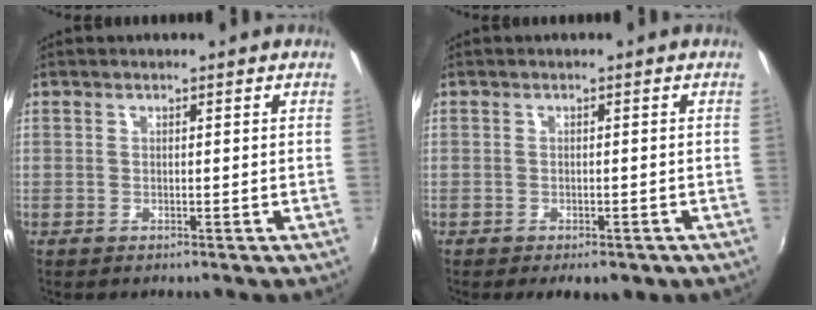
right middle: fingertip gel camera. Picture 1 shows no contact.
{"total": 4.1, "force": [-2.7, 1.8, 2.4], "torque": [-0.047, -0.015, -0.033]}